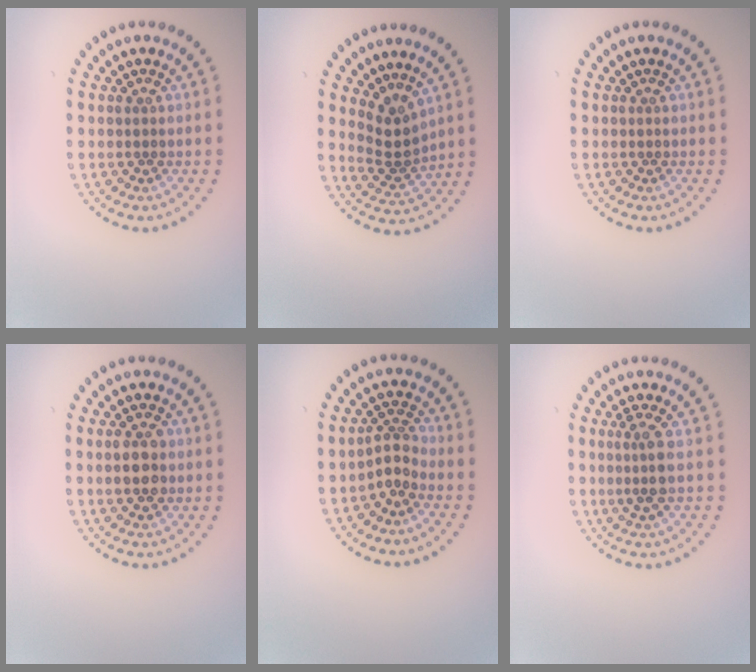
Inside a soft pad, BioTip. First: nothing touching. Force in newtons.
{"total": 2.9, "press": 2.2, "slide": 1.9}
{"total": 0.0}
{"total": 2.9, "press": 2.9, "slide": 0.2}
{"total": 2.3, "press": 1.6, "slide": 1.7}
{"total": 2.3, "press": 1.9, "slide": 1.3}